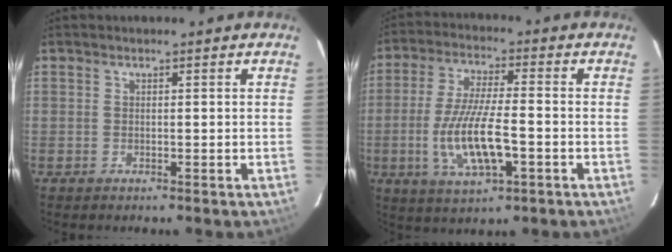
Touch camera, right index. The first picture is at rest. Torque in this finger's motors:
{"motor_torque": [0.44, -0.17, 0.66, 0.21]}